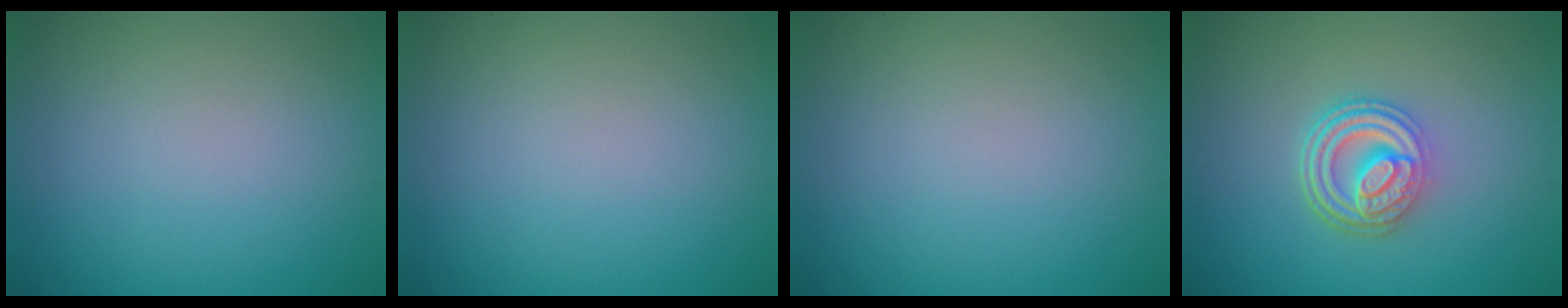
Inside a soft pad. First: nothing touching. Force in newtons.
{"total": 0.0}
{"total": 0.0}
{"total": 4.9, "press": 3.7, "slide": 3.1}